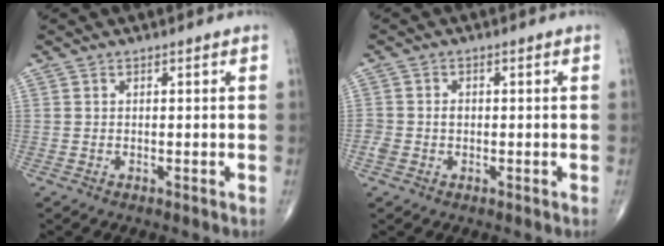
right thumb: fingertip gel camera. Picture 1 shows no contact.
{"total": 2.6, "force": [-0.4, 2.2, 1.4], "torque": [-0.022, 0.010, -0.004]}